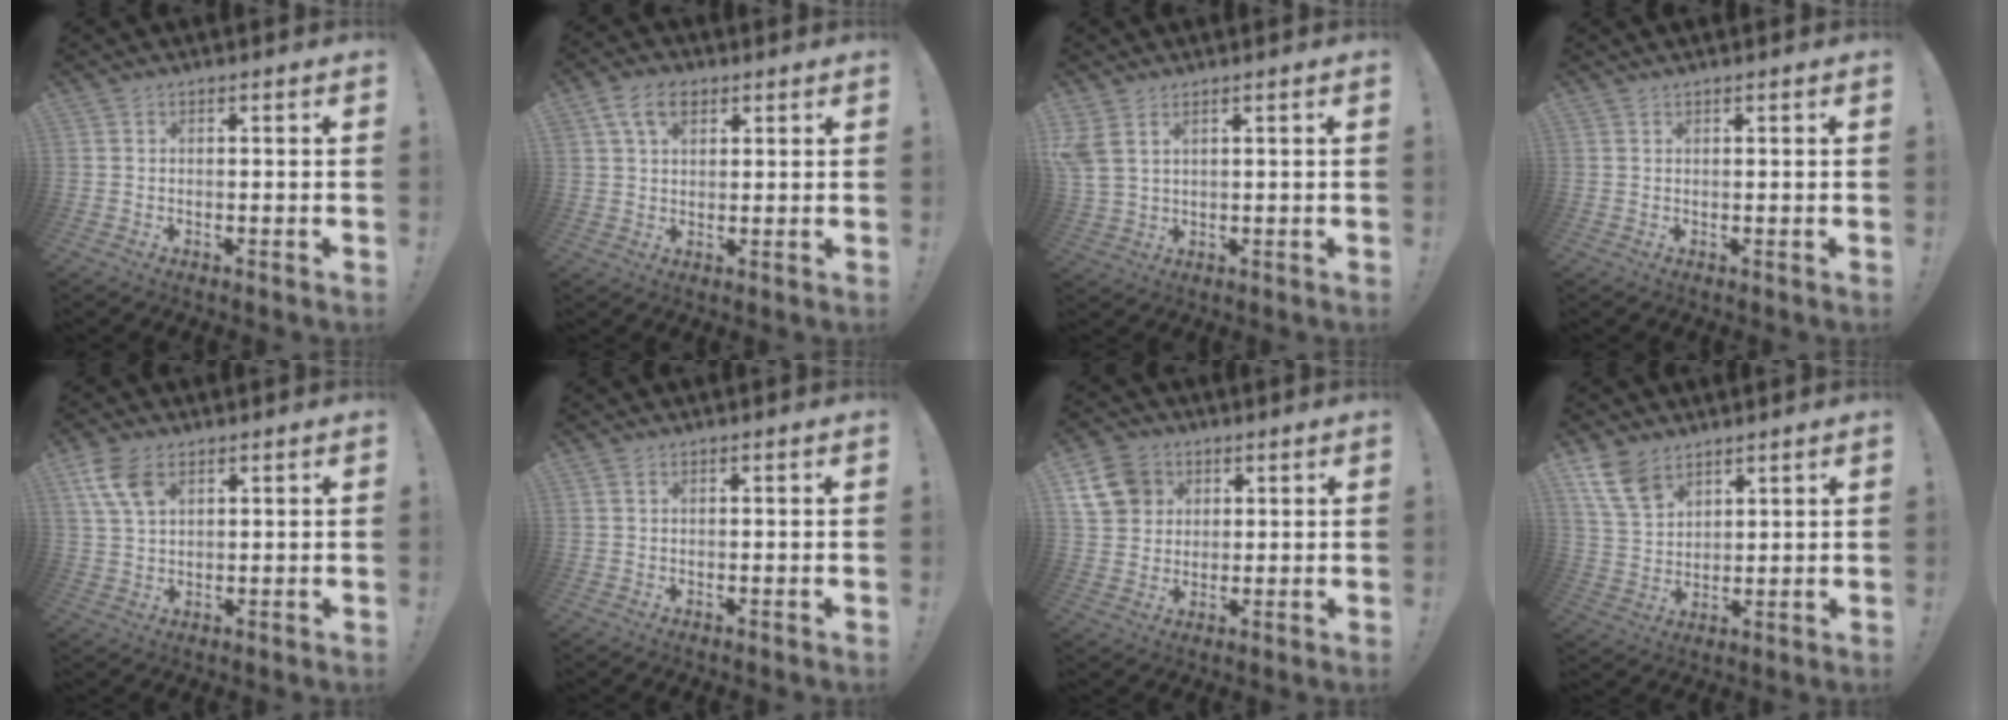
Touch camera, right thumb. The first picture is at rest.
{"total": 7.9, "force": [3.7, 5.1, 4.8], "torque": [-0.081, 0.003, 0.071]}
{"total": 5.3, "force": [2.8, 2.9, 3.3], "torque": [-0.076, -0.013, 0.056]}
{"total": 0.5, "force": [0.5, -0.2, 0.1], "torque": [0.004, -0.003, 0.007]}
{"total": 8.4, "force": [4.2, 4.9, 5.5], "torque": [-0.111, -0.006, 0.084]}
{"total": 0.8, "force": [0.5, 0.4, 0.5], "torque": [-0.014, 0.002, 0.010]}
{"total": 11.4, "force": [4.8, 9.5, 4.2], "torque": [-0.066, -0.019, 0.098]}
{"total": 10.8, "force": [7.2, 6.5, 4.8], "torque": [-0.094, -0.032, 0.146]}